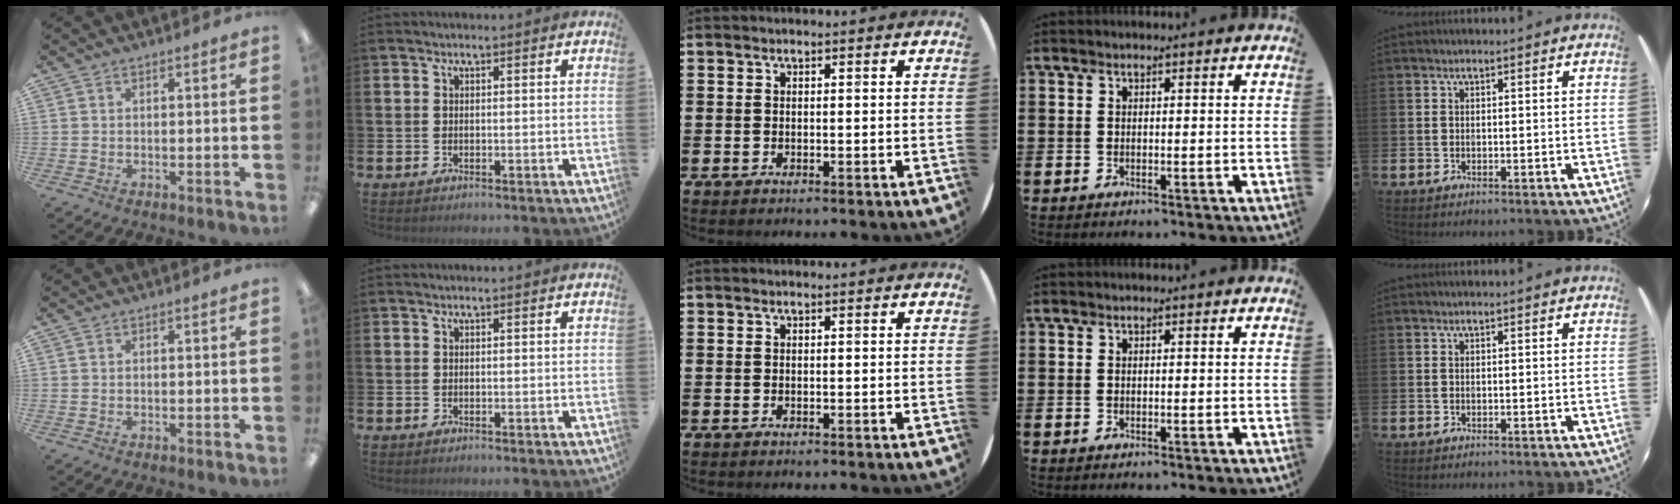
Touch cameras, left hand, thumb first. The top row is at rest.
{}